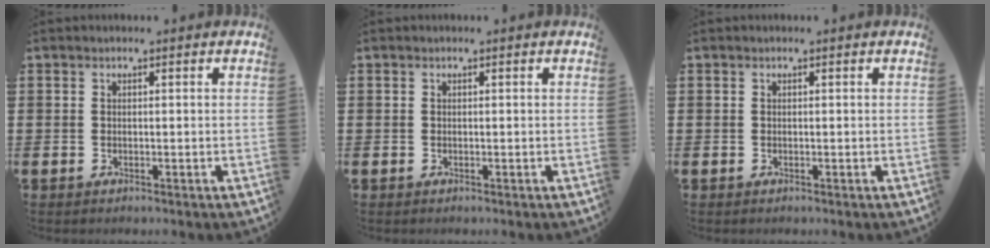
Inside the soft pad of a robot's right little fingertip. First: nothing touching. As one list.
[{"total": 0.0}, {"total": 0.0}]